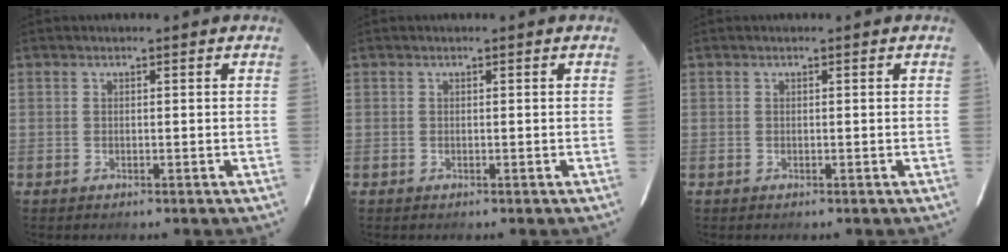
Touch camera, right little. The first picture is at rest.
{"total": 0.0}
{"total": 0.0}